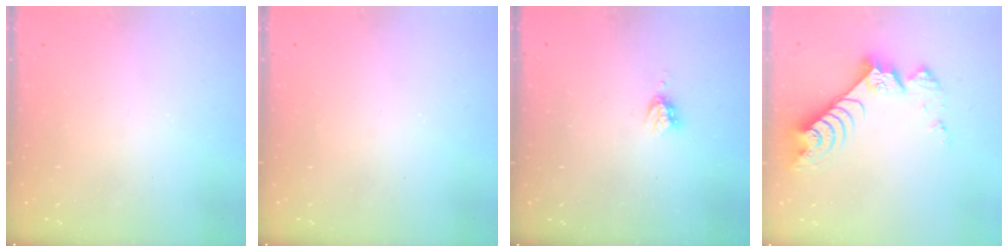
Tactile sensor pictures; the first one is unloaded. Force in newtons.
{"total": 0.0}
{"total": 3.7, "press": 3.7, "slide": 0.2}
{"total": 10.3, "press": 10.3, "slide": 1.0}